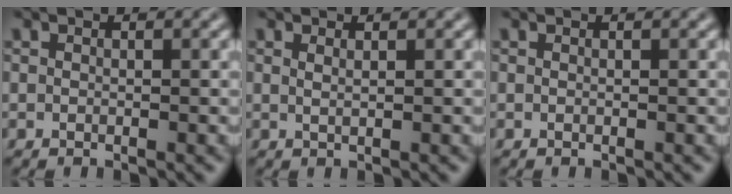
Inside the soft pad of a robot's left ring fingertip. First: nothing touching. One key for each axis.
{"total": 0.8, "fx": 0.4, "fy": 0.2, "fz": 0.6, "tx": -0.006, "ty": -0.002, "tz": 0.006}
{"total": 0.0}